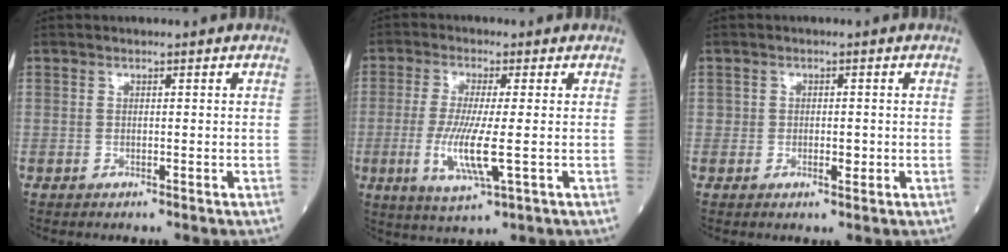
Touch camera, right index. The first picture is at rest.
{"total": 8.5, "force": [-1.5, 0.6, 8.3], "torque": [-0.174, -0.025, -0.030]}
{"total": 1.6, "force": [-0.4, 0.9, 1.3], "torque": [-0.016, 0.000, -0.003]}